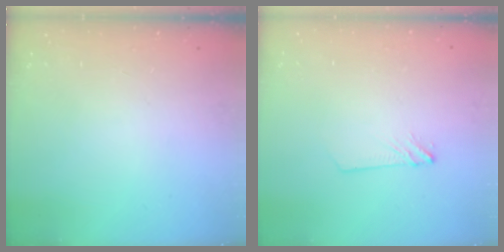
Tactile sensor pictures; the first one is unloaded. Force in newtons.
{"total": 2.8, "press": 2.8, "slide": 0.3}